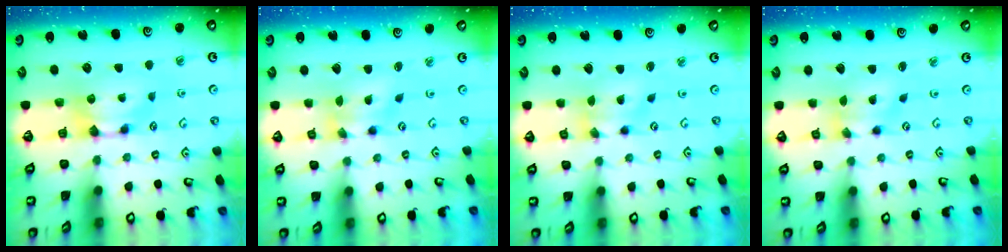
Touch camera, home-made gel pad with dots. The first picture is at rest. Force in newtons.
{"total": 1.8, "press": 1.1, "slide": 1.4}
{"total": 2.1, "press": 1.6, "slide": 1.3}
{"total": 2.1, "press": 1.6, "slide": 1.3}